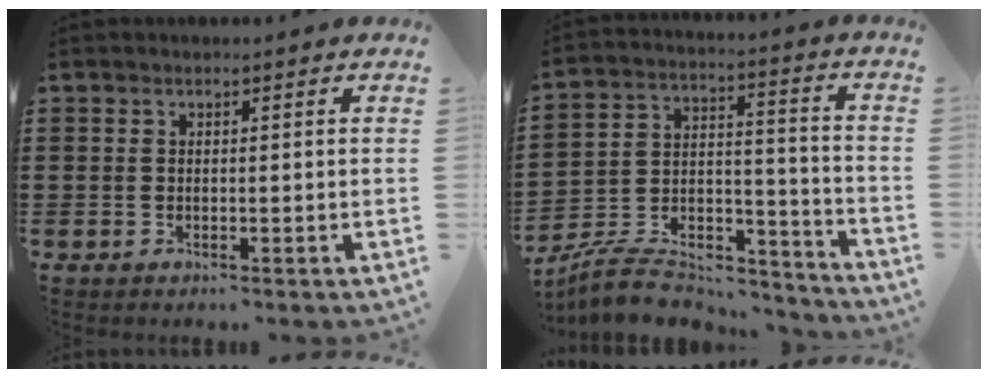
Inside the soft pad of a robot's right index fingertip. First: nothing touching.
{"total": 9.5, "force": [-8.5, 2.8, 3.1], "torque": [-0.060, 0.020, -0.164]}